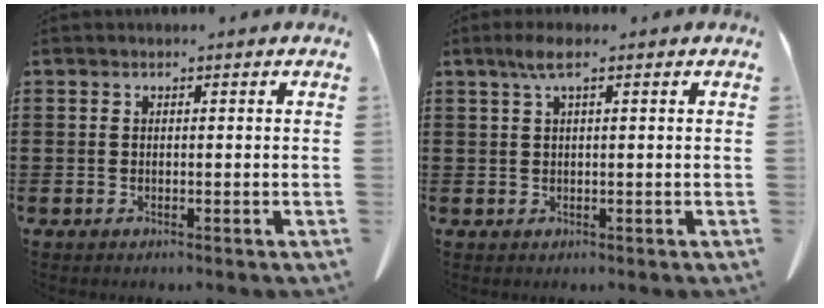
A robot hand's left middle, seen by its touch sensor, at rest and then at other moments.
{"total": 2.8, "force": [1.2, 0.4, 2.5], "torque": [-0.053, 0.004, 0.020]}